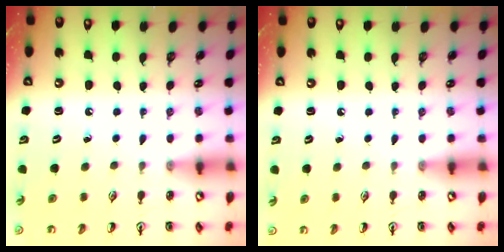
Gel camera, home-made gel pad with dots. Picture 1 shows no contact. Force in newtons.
{"total": 0.0}